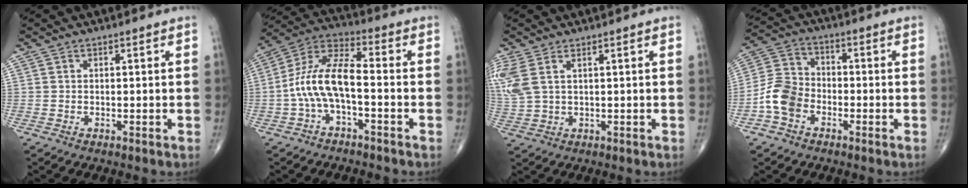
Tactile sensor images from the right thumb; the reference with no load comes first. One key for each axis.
{"total": 11.0, "fx": -2.5, "fy": 4.3, "fz": 9.7, "tx": -0.201, "ty": 0.049, "tz": -0.055}
{"total": 7.1, "fx": 2.8, "fy": 3.3, "fz": 5.7, "tx": -0.165, "ty": 0.005, "tz": 0.069}
{"total": 8.1, "fx": -3.2, "fy": 5.9, "fz": 4.5, "tx": -0.080, "ty": 0.028, "tz": -0.071}